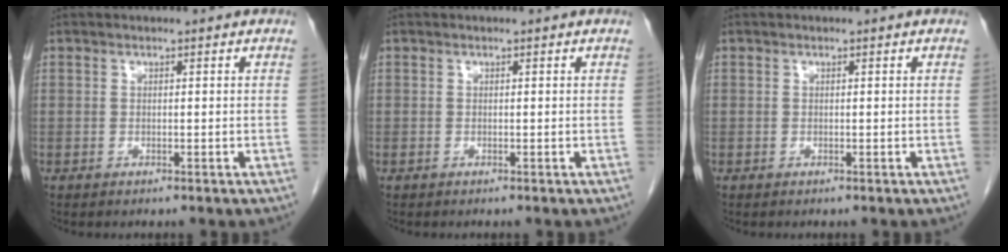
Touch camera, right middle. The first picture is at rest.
{"total": 0.0}
{"total": 0.0}